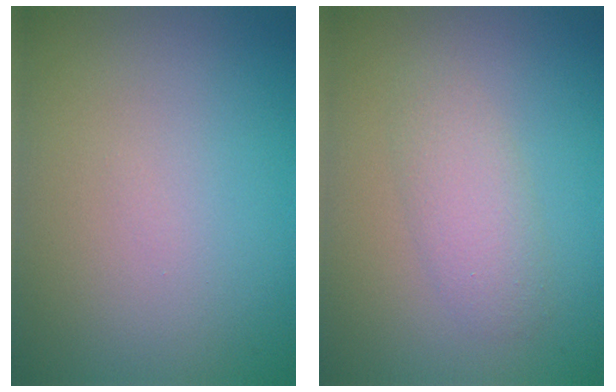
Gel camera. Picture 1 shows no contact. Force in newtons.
{"total": 2.4, "press": 2.4, "slide": 0.1}